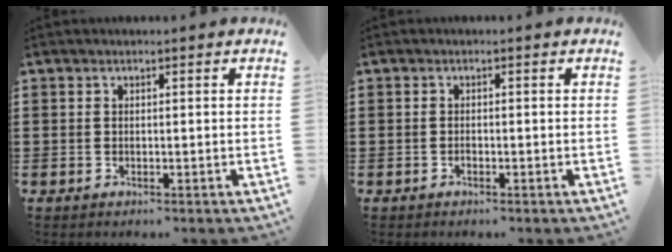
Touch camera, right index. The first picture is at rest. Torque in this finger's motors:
{"motor_torque": [0.02, 0.01, 0.00, 0.01]}